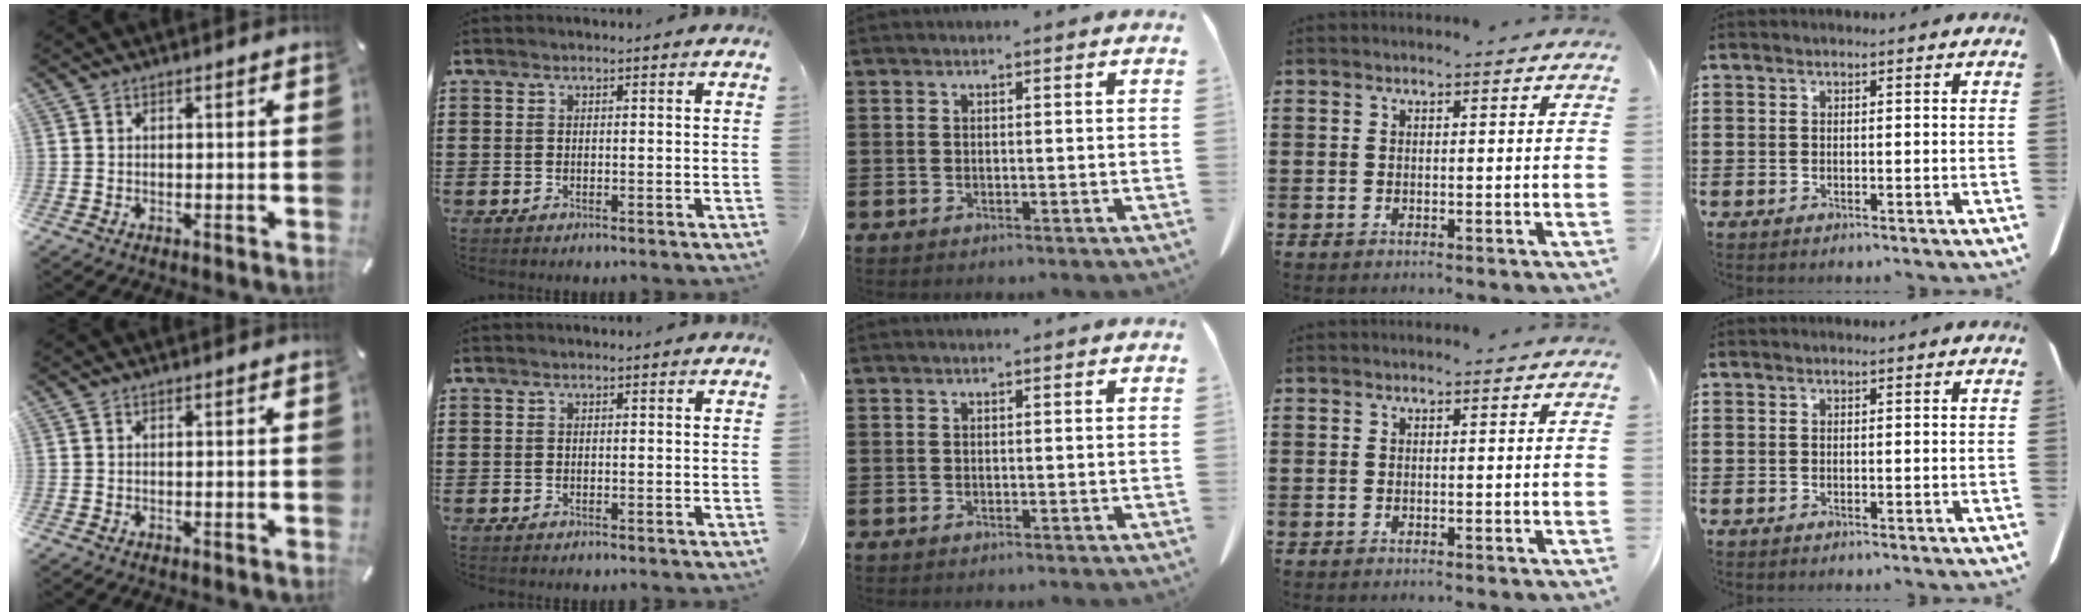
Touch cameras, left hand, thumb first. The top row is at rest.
{}